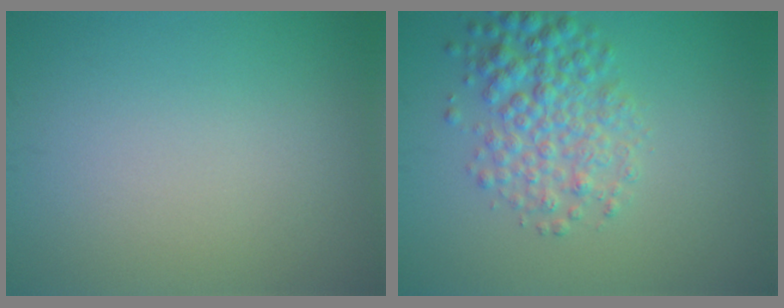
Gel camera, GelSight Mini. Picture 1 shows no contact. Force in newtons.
{"total": 4.5, "press": 4.5, "slide": 0.1}